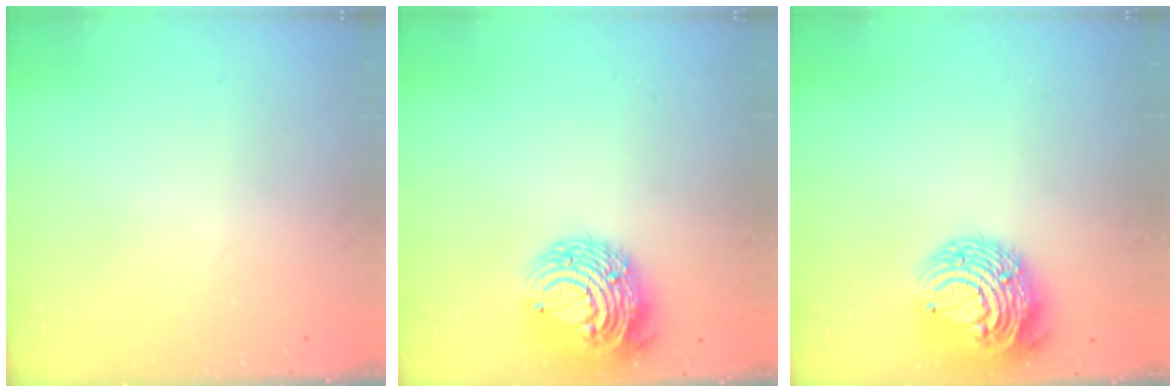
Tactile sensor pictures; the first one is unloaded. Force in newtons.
{"total": 12.6, "press": 12.5, "slide": 1.7}
{"total": 12.6, "press": 12.5, "slide": 1.7}